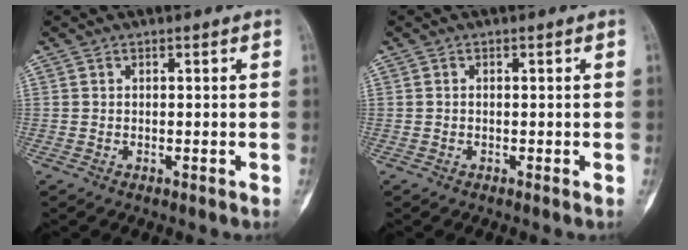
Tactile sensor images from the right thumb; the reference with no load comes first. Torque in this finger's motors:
{"motor_torque": [-0.22, -0.01, -0.16, 0.04, -0.06]}